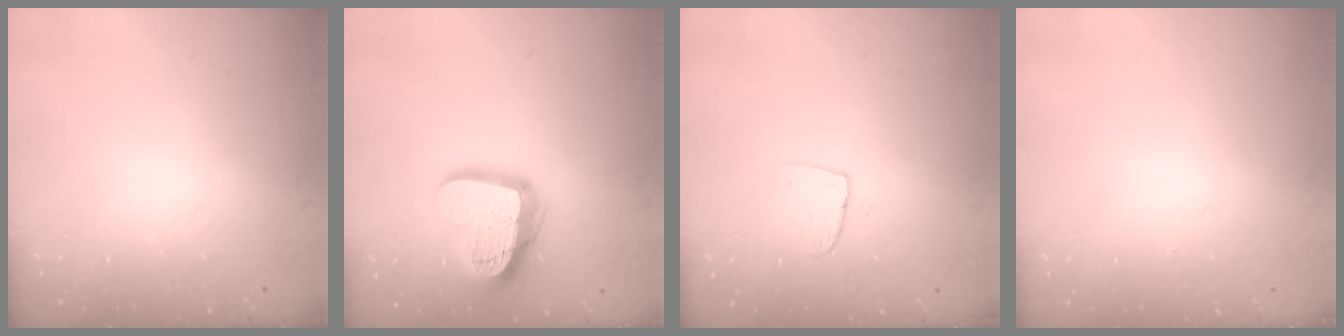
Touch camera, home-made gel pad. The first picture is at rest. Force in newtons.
{"total": 21.4, "press": 21.3, "slide": 2.1}
{"total": 6.4, "press": 6.4, "slide": 0.3}
{"total": 0.0}